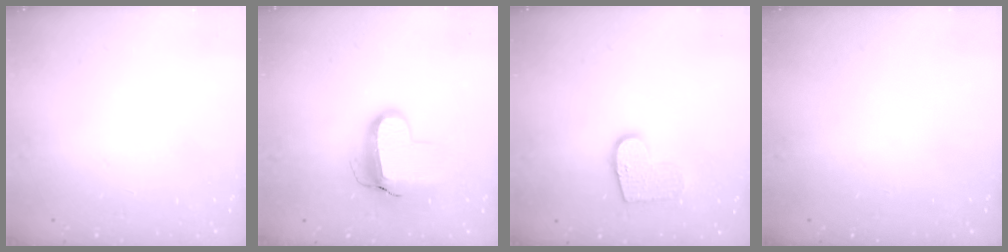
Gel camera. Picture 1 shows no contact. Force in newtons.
{"total": 12.8, "press": 12.8, "slide": 1.0}
{"total": 10.3, "press": 10.3, "slide": 0.4}
{"total": 0.0}